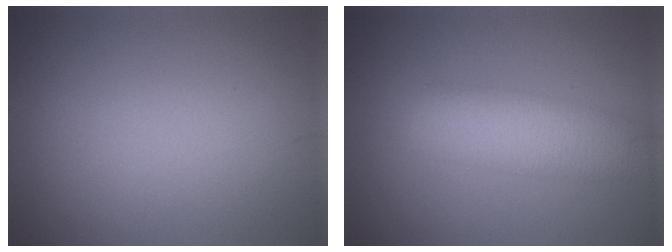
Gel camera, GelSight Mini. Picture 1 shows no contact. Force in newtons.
{"total": 5.5, "press": 5.5, "slide": 0.2}